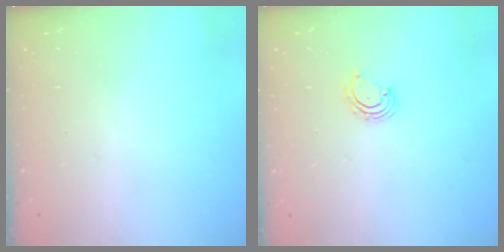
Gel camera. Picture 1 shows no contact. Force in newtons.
{"total": 2.5, "press": 2.4, "slide": 0.4}